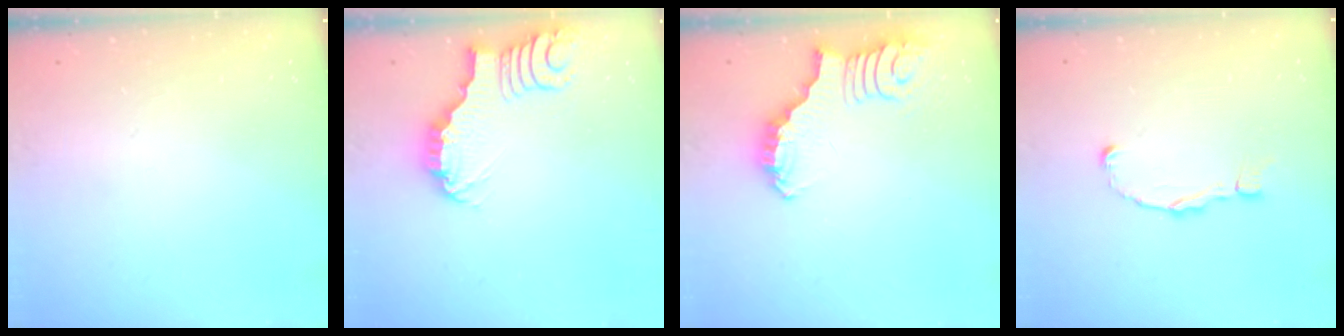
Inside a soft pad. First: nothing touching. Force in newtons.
{"total": 3.5, "press": 3.5, "slide": 0.3}
{"total": 2.6, "press": 2.5, "slide": 0.5}
{"total": 2.4, "press": 2.4, "slide": 0.2}